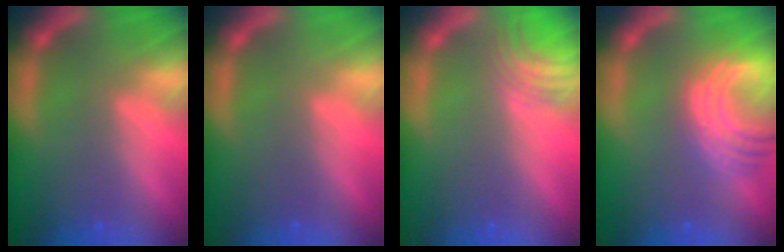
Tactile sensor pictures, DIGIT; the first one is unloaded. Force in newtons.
{"total": 0.0}
{"total": 3.9}
{"total": 8.5}